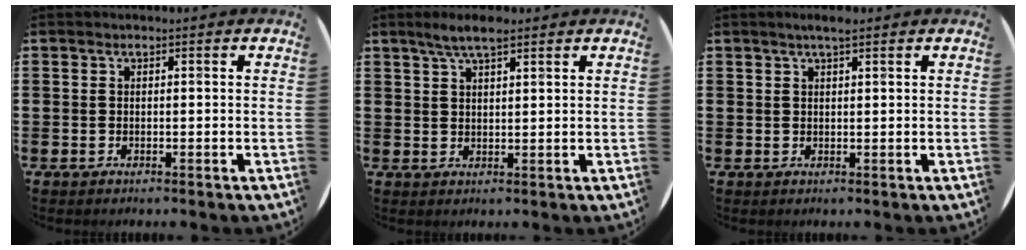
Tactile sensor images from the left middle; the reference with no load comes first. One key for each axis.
{"total": 3.9, "fx": 2.9, "fy": 0.9, "fz": 2.5, "tx": -0.046, "ty": 0.003, "tz": 0.049}
{"total": 1.9, "fx": 1.4, "fy": 0.2, "fz": 1.2, "tx": -0.024, "ty": 0.004, "tz": 0.025}